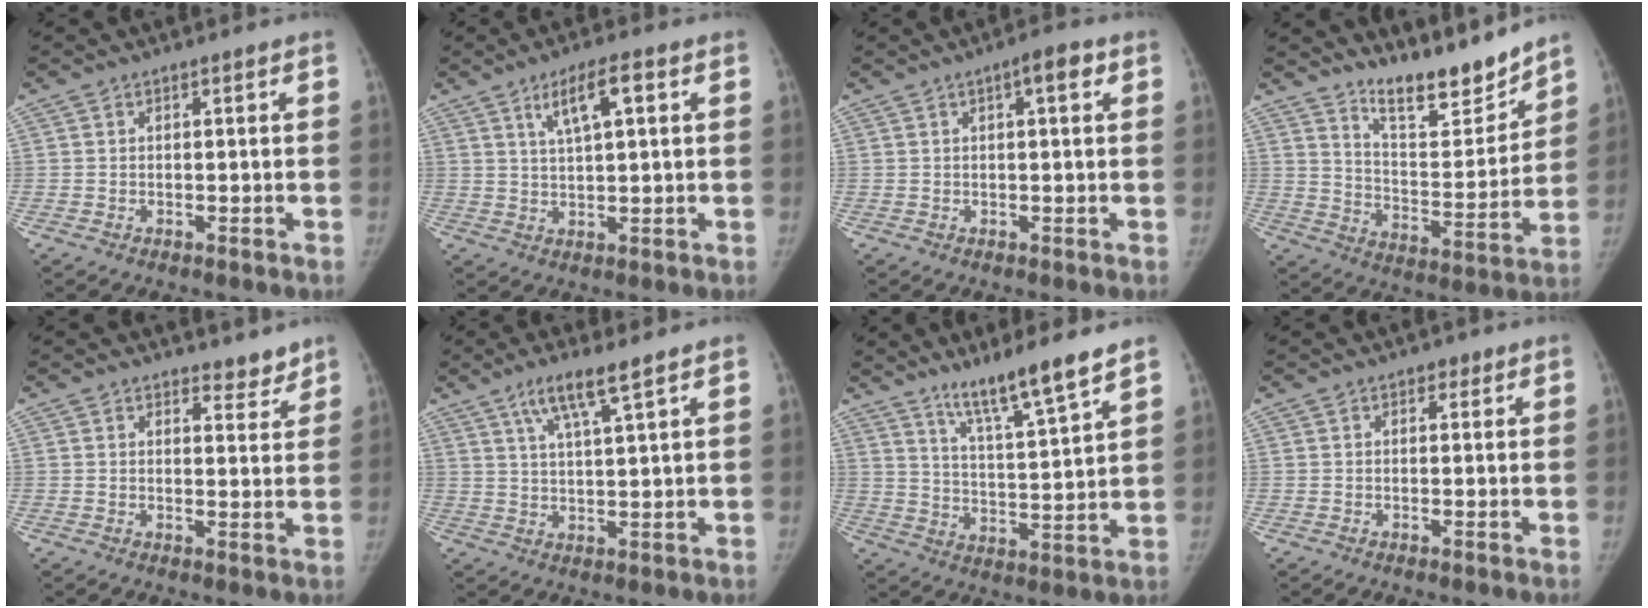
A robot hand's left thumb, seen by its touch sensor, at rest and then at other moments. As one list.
[{"total": 6.5, "force": [2.7, 1.7, 5.7], "torque": [-0.096, 0.001, 0.048]}, {"total": 3.5, "force": [1.2, 1.0, 3.1], "torque": [-0.039, 0.007, 0.013]}, {"total": 13.4, "force": [12.1, 3.3, 4.7], "torque": [-0.039, -0.097, 0.209]}, {"total": 3.4, "force": [3.0, 1.5, 0.6], "torque": [0.014, -0.025, 0.038]}, {"total": 6.7, "force": [4.2, 0.5, 5.2], "torque": [-0.105, -0.016, 0.085]}, {"total": 11.1, "force": [8.5, 0.3, 7.1], "torque": [-0.114, -0.059, 0.151]}, {"total": 1.3, "force": [0.7, 1.0, 0.6], "torque": [0.004, -0.001, 0.006]}]